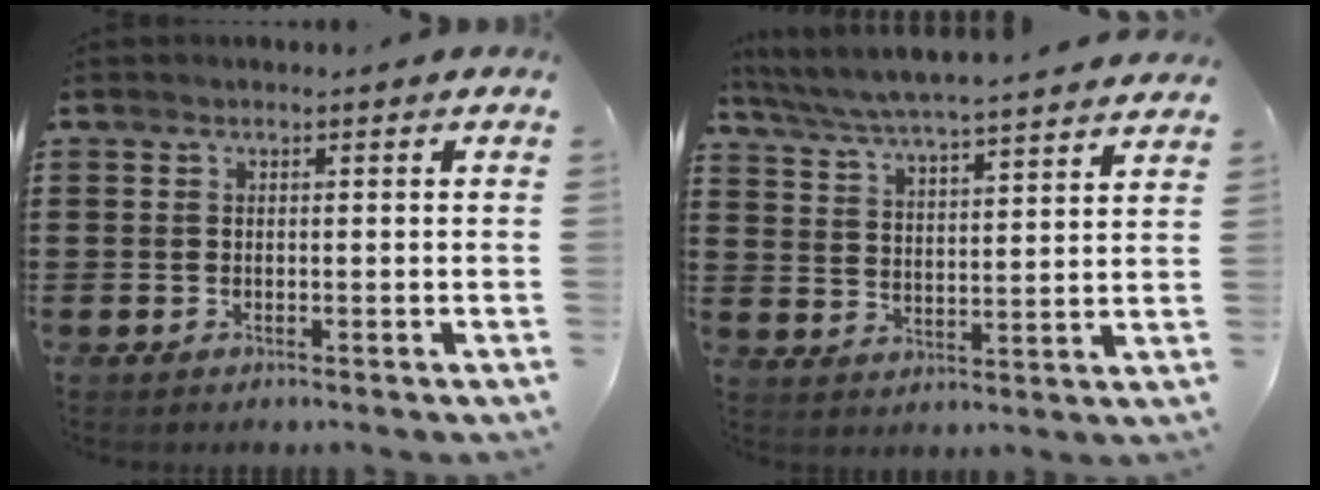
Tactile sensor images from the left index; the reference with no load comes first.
{"total": 5.1, "force": [4.9, -0.5, 1.3], "torque": [-0.049, -0.037, 0.078]}